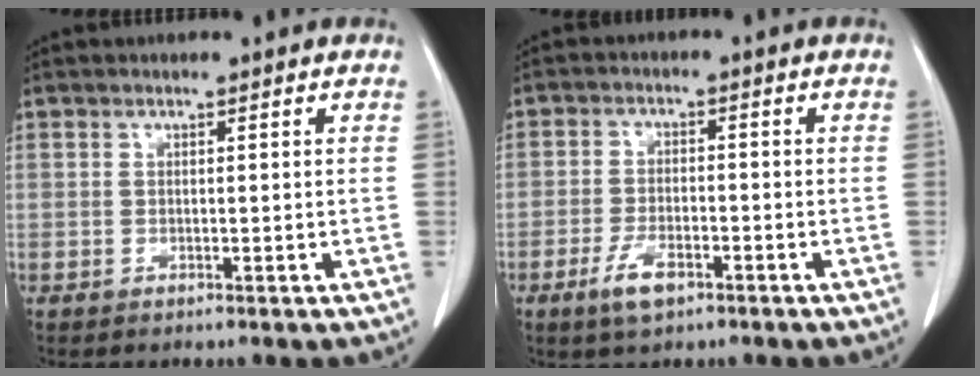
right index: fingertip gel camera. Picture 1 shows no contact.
{"total": 4.9, "force": [-2.9, 2.0, 3.5], "torque": [-0.071, -0.002, -0.049]}